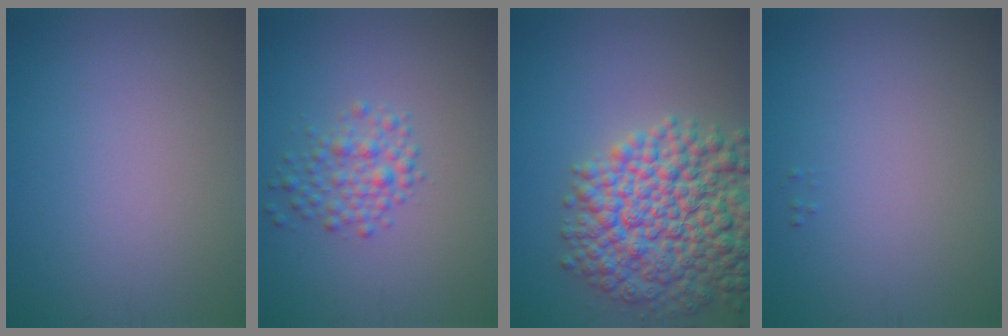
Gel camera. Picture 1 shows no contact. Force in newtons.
{"total": 2.6, "press": 2.6, "slide": 0.0}
{"total": 11.1, "press": 11.0, "slide": 0.4}
{"total": 0.0}